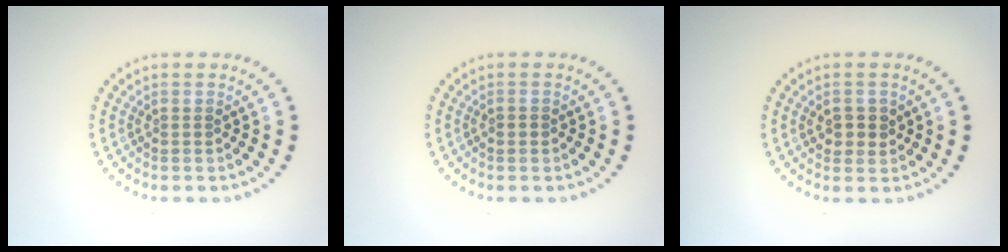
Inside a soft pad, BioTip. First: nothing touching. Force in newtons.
{"total": 1.0, "press": 1.0, "slide": 0.2}
{"total": 2.0, "press": 2.0, "slide": 0.4}